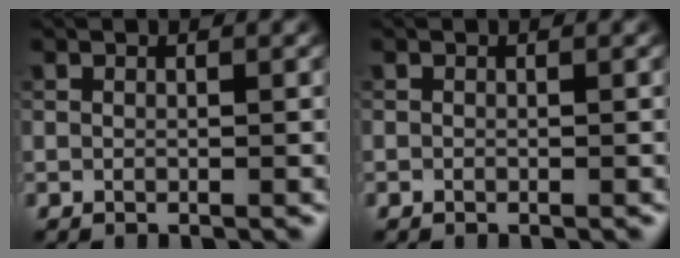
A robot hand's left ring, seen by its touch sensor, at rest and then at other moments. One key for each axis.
{"total": 0.0}